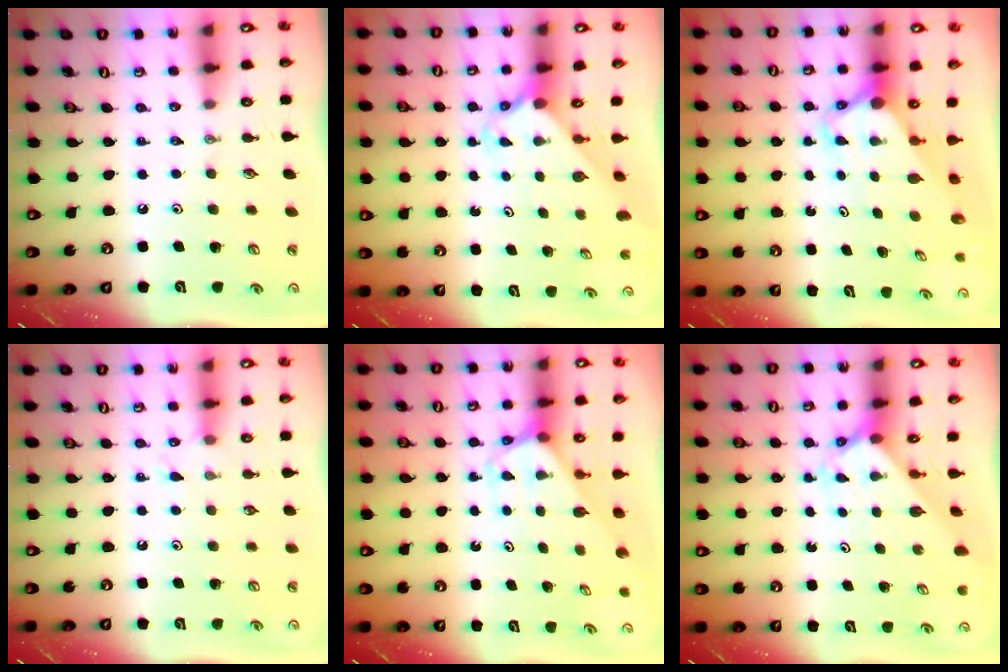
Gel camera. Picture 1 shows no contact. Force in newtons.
{"total": 2.4, "press": 2.4, "slide": 0.2}
{"total": 3.6, "press": 3.6, "slide": 0.2}
{"total": 4.2, "press": 4.2, "slide": 0.5}
{"total": 2.7, "press": 2.7, "slide": 0.2}
{"total": 2.0, "press": 2.0, "slide": 0.2}